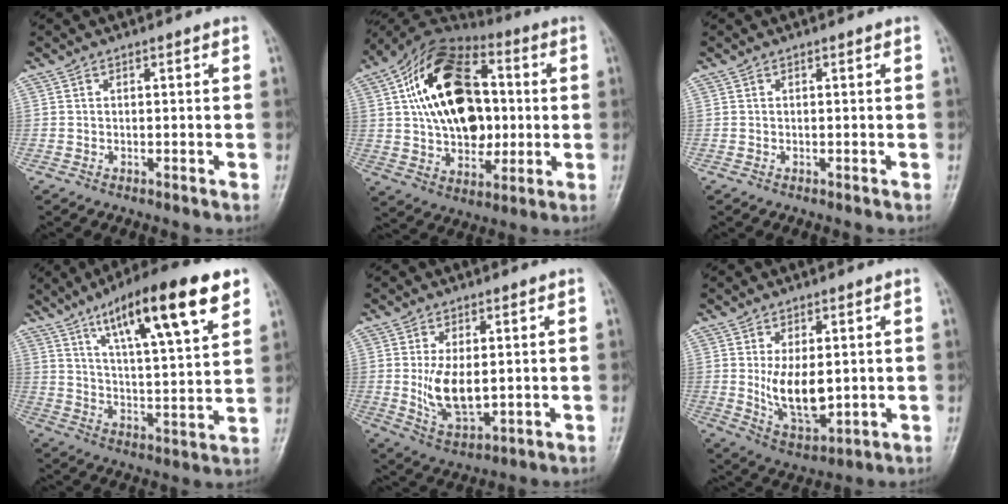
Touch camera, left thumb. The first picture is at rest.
{"total": 22.1, "force": [3.2, 14.2, 16.6], "torque": [-0.251, 0.011, 0.054]}
{"total": 0.0}
{"total": 21.0, "force": [11.5, 4.9, 16.9], "torque": [-0.243, -0.029, 0.185]}
{"total": 8.7, "force": [0.3, 4.5, 7.4], "torque": [-0.125, -0.017, 0.019]}
{"total": 10.1, "force": [0.5, 5.2, 8.6], "torque": [-0.131, -0.020, 0.027]}